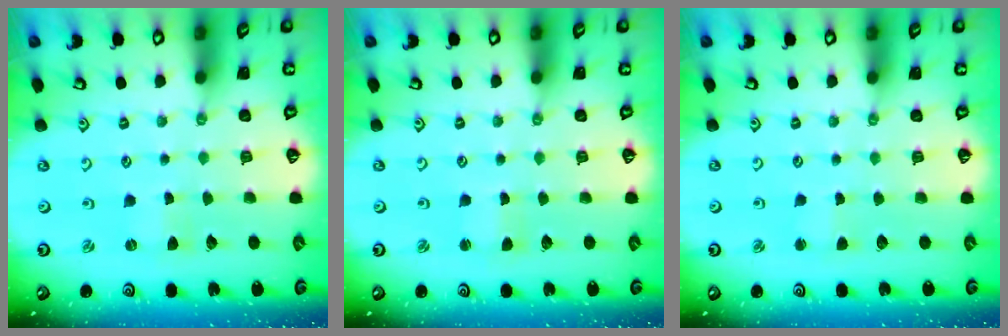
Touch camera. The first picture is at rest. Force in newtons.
{"total": 0.9, "press": 0.9, "slide": 0.2}
{"total": 1.8, "press": 1.7, "slide": 0.3}